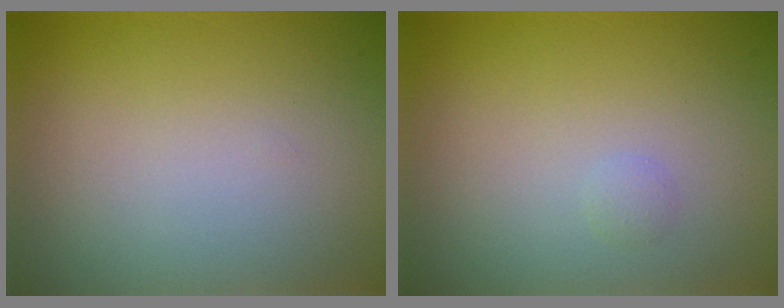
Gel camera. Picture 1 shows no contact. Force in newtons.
{"total": 0.6, "press": 0.6, "slide": 0.0}